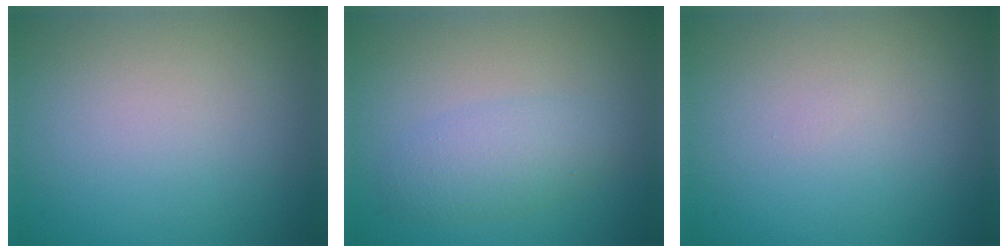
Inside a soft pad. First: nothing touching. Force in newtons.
{"total": 2.7, "press": 2.7, "slide": 0.0}
{"total": 0.0}